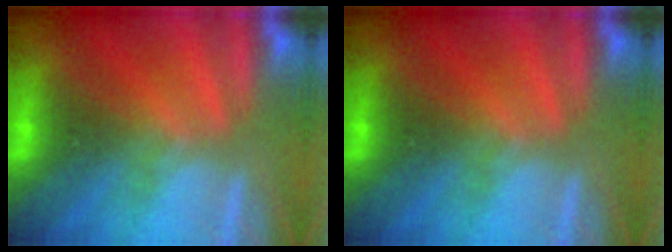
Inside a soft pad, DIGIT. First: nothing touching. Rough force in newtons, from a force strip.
{"total": 0.0}